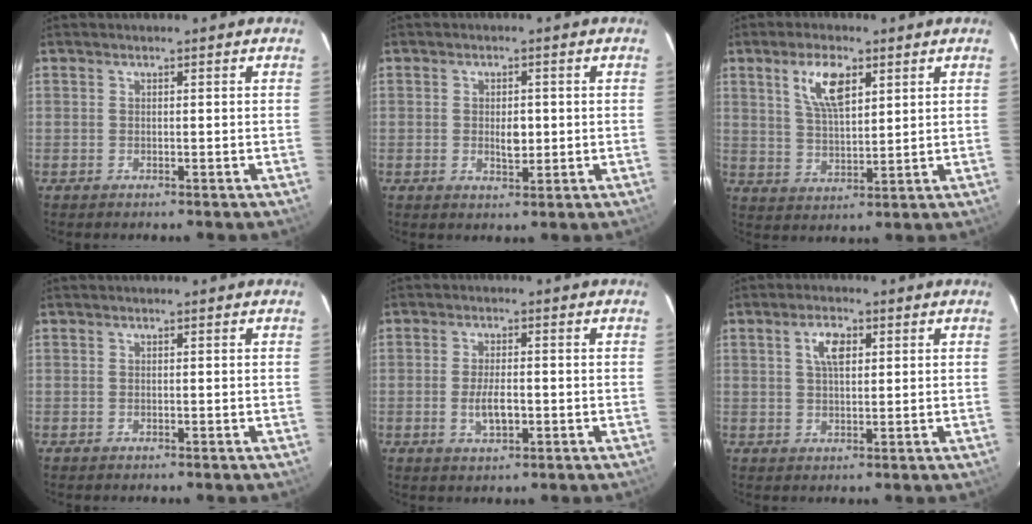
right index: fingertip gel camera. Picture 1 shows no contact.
{"total": 3.6, "force": [-0.2, 2.0, 3.0], "torque": [-0.052, -0.001, -0.001]}
{"total": 8.0, "force": [3.9, 3.3, 6.2], "torque": [-0.116, 0.009, 0.078]}
{"total": 0.0}
{"total": 4.6, "force": [-1.1, 1.9, 4.1], "torque": [-0.082, -0.005, -0.017]}
{"total": 4.8, "force": [2.1, 2.3, 3.6], "torque": [-0.065, 0.009, 0.039]}